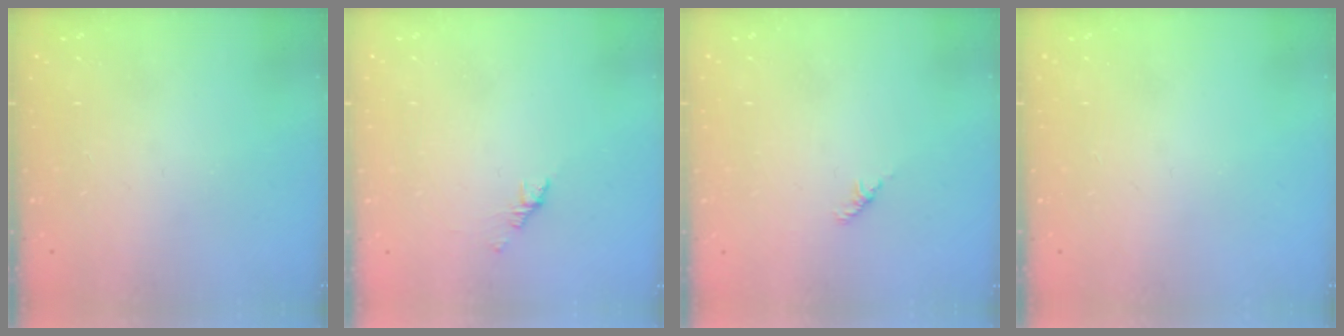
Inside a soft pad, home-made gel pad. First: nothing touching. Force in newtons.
{"total": 1.1, "press": 1.0, "slide": 0.5}
{"total": 1.8, "press": 1.7, "slide": 0.6}
{"total": 0.0}